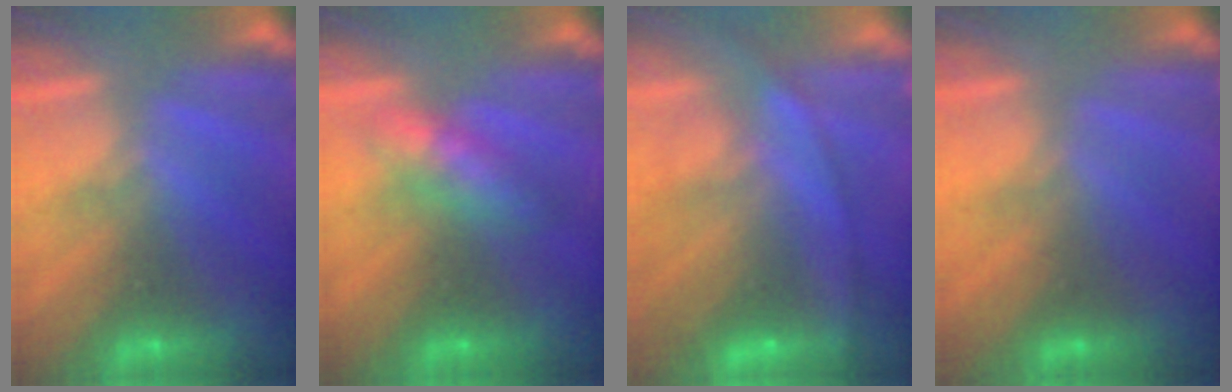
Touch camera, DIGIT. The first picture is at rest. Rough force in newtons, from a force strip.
{"total": 3.7}
{"total": 14.6}
{"total": 4.9}